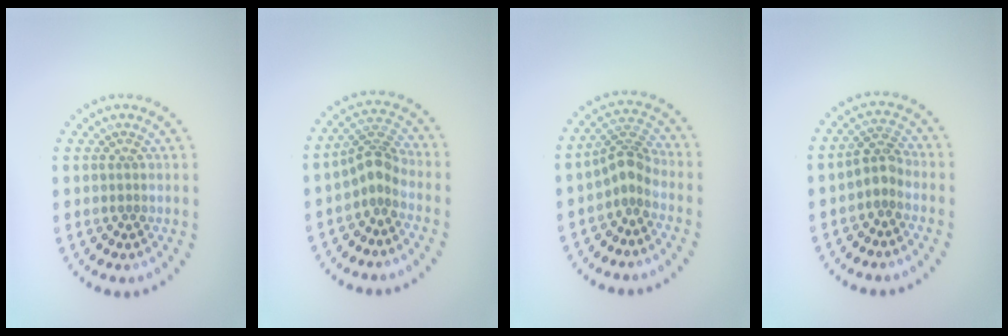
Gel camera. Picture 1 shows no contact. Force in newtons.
{"total": 2.7, "press": 2.0, "slide": 1.8}
{"total": 2.7, "press": 2.0, "slide": 1.8}
{"total": 2.0, "press": 1.7, "slide": 1.1}